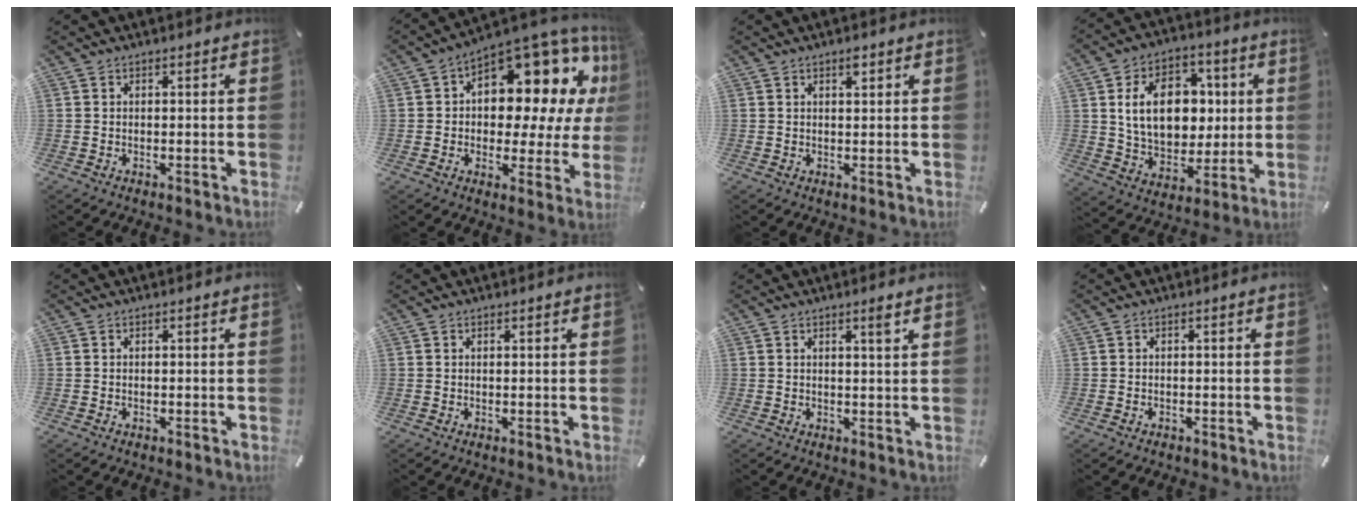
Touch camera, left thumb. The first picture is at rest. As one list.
[{"total": 13.3, "force": [6.8, 7.9, 8.2], "torque": [-0.102, -0.081, 0.115]}, {"total": 1.8, "force": [1.0, 0.7, 1.2], "torque": [-0.018, -0.002, 0.016]}, {"total": 16.0, "force": [2.5, 12.4, 9.8], "torque": [-0.161, 0.008, 0.051]}, {"total": 0.0}, {"total": 0.0}, {"total": 2.1, "force": [1.3, 0.0, 1.7], "torque": [-0.027, -0.005, 0.020]}, {"total": 0.7, "force": [-0.5, 0.5, 0.2], "torque": [-0.005, 0.003, -0.013]}]